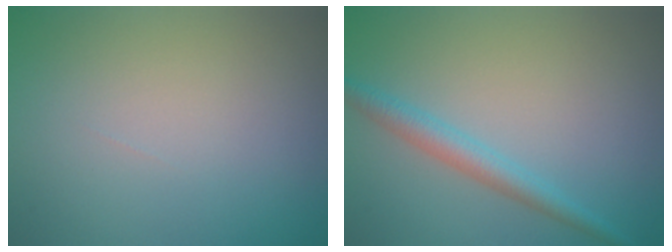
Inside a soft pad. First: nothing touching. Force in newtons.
{"total": 2.6, "press": 2.6, "slide": 0.0}